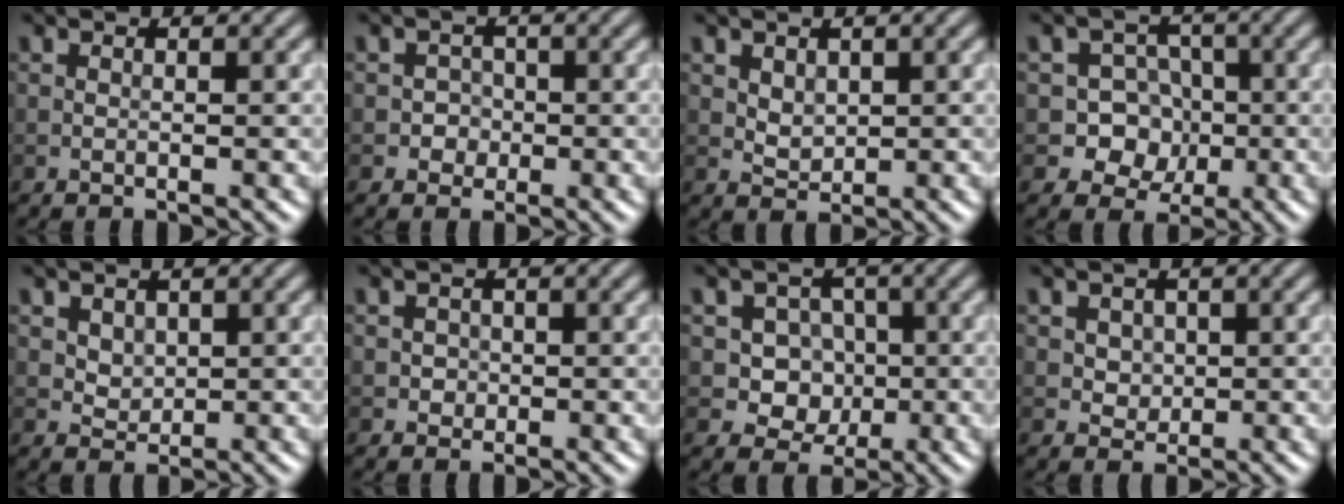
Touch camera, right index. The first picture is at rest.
{"total": 1.7, "force": [-0.4, 1.6, 0.3], "torque": [0.017, 0.000, -0.012]}
{"total": 1.6, "force": [0.6, 1.2, 0.9], "torque": [-0.018, -0.004, 0.016]}
{"total": 5.5, "force": [-1.0, 5.1, 1.7], "torque": [-0.008, 0.020, -0.038]}
{"total": 1.8, "force": [0.7, 1.4, 0.8], "torque": [-0.018, -0.007, 0.024]}
{"total": 1.0, "force": [0.0, 1.0, 0.2], "torque": [0.004, -0.002, 0.000]}
{"total": 4.6, "force": [0.0, 4.1, 2.1], "torque": [-0.012, 0.004, -0.016]}
{"total": 2.1, "force": [0.6, 1.8, 1.0], "torque": [-0.021, 0.001, 0.020]}